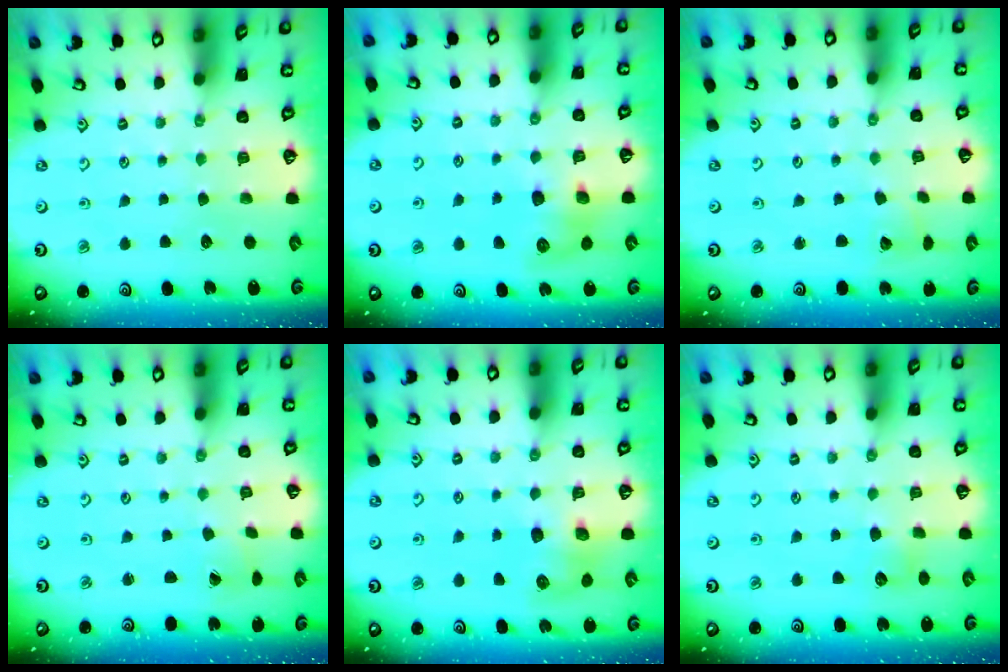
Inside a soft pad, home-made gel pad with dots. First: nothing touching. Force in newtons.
{"total": 8.0, "press": 7.9, "slide": 1.2}
{"total": 2.6, "press": 2.6, "slide": 0.4}
{"total": 1.0, "press": 1.0, "slide": 0.1}
{"total": 7.2, "press": 7.2, "slide": 0.7}
{"total": 4.2, "press": 4.2, "slide": 0.4}